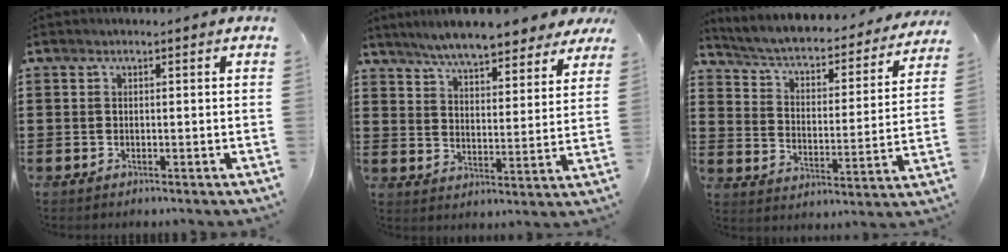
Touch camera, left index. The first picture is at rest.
{"total": 7.0, "force": [6.6, 0.4, 2.2], "torque": [-0.071, -0.031, 0.118]}
{"total": 3.6, "force": [3.1, 0.6, 1.6], "torque": [-0.051, -0.034, 0.043]}